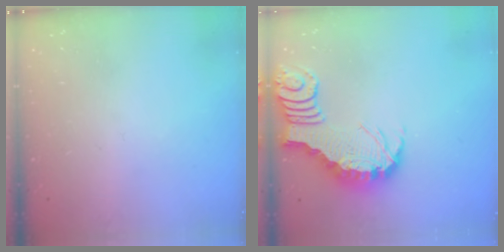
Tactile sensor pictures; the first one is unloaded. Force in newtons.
{"total": 3.0, "press": 2.9, "slide": 0.6}